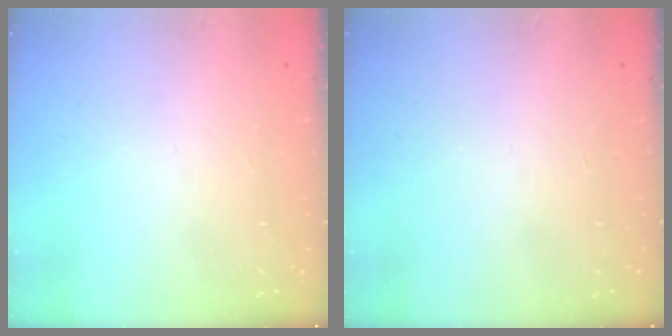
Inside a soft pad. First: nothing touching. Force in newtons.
{"total": 0.0}